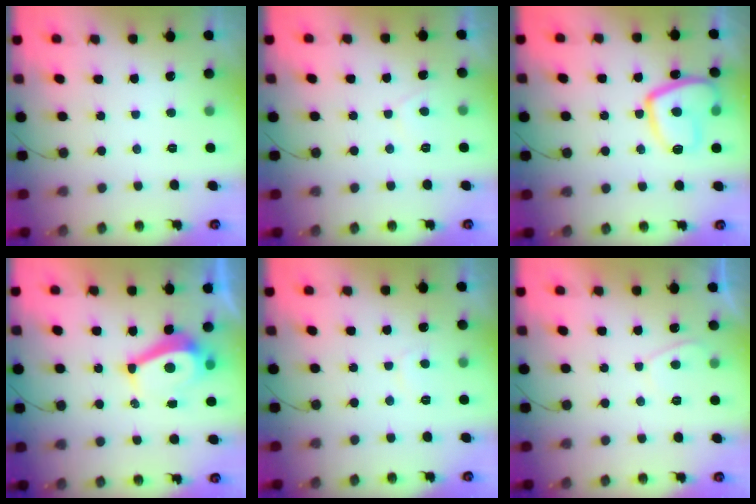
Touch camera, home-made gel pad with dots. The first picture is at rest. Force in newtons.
{"total": 1.5, "press": 1.4, "slide": 0.5}
{"total": 13.3, "press": 13.3, "slide": 1.5}
{"total": 7.6, "press": 7.6, "slide": 0.7}
{"total": 2.0, "press": 1.9, "slide": 0.6}
{"total": 2.4, "press": 2.3, "slide": 0.7}